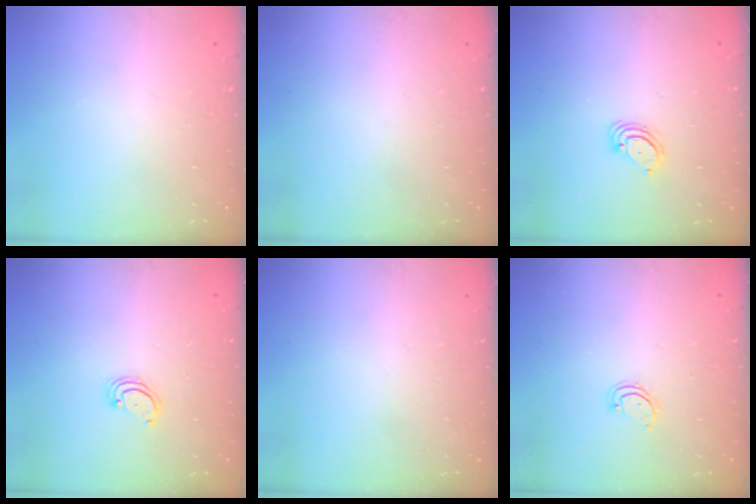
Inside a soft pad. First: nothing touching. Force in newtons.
{"total": 0.0}
{"total": 3.2, "press": 3.2, "slide": 0.2}
{"total": 2.3, "press": 2.2, "slide": 0.2}
{"total": 0.0}
{"total": 2.8, "press": 2.8, "slide": 0.3}